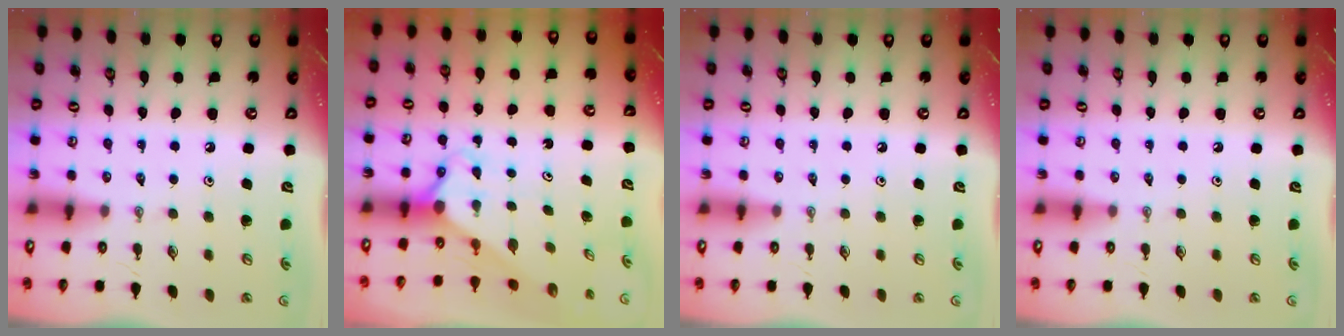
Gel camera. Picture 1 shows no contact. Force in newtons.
{"total": 2.7, "press": 2.7, "slide": 0.2}
{"total": 0.0}
{"total": 0.0}